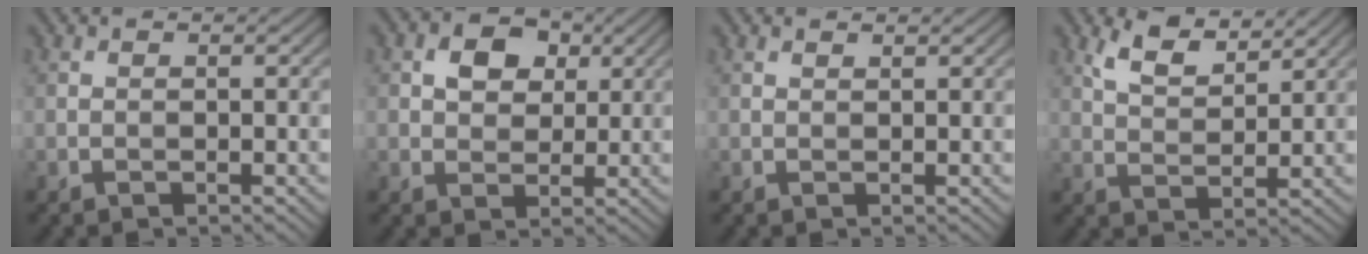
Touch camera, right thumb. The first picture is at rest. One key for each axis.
{"total": 4.8, "fx": 1.6, "fy": 3.6, "fz": 2.7, "tx": -0.052, "ty": 0.006, "tz": 0.021}
{"total": 0.6, "fx": 0.5, "fy": 0.1, "fz": 0.2, "tx": -0.004, "ty": 0.000, "tz": 0.011}
{"total": 5.1, "fx": 3.7, "fy": 1.9, "fz": 3.1, "tx": -0.075, "ty": -0.001, "tz": 0.078}